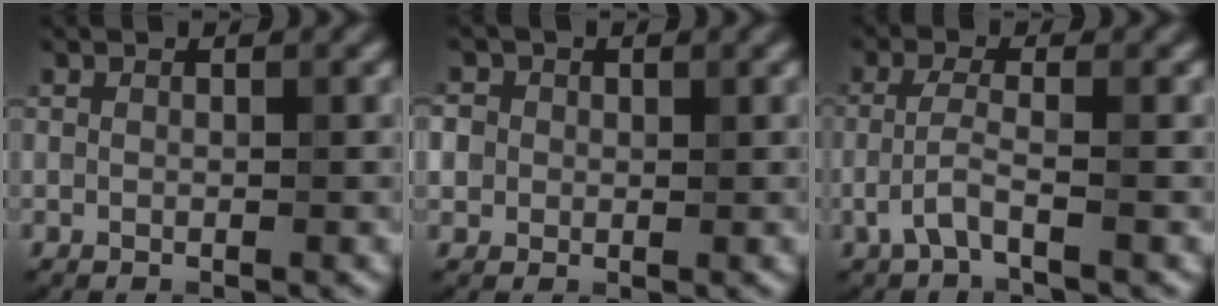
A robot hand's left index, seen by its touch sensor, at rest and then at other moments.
{"total": 3.1, "force": [0.7, 2.9, 1.1], "torque": [-0.013, 0.013, -0.006]}
{"total": 2.5, "force": [-0.9, 0.5, 2.3], "torque": [-0.051, 0.003, -0.025]}